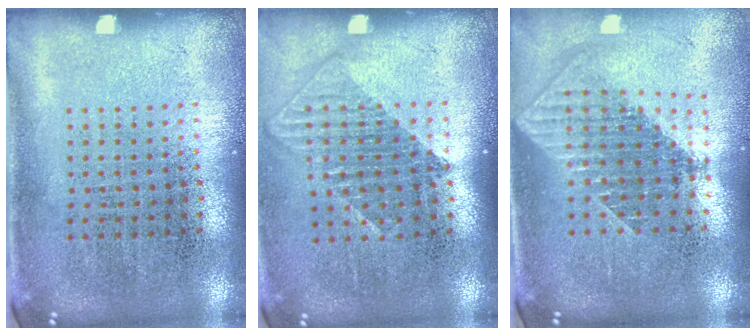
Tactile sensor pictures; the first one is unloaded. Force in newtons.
{"total": 1.2, "press": 1.0, "slide": 0.7}
{"total": 1.8, "press": 1.5, "slide": 1.0}